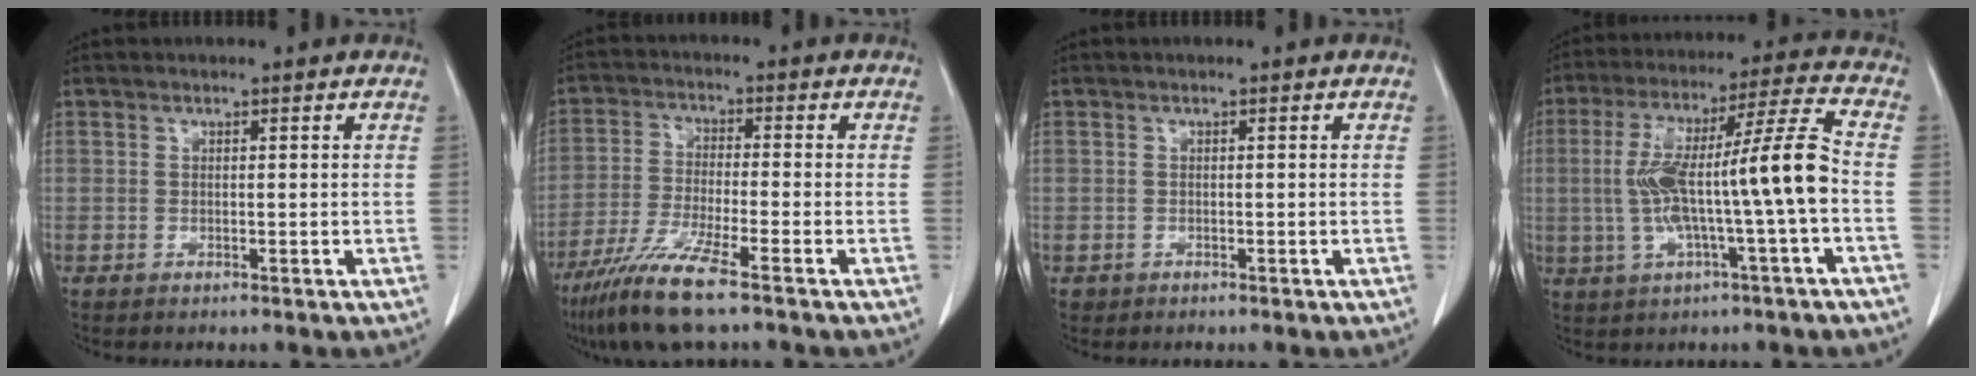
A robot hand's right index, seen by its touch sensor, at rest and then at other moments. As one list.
[{"total": 9.6, "force": [-6.7, -0.1, 7.0], "torque": [-0.143, -0.029, -0.127]}, {"total": 0.6, "force": [-0.3, 0.5, 0.0], "torque": [-0.007, 0.003, -0.006]}, {"total": 14.3, "force": [-1.4, 0.0, 14.2], "torque": [-0.261, 0.031, -0.023]}]